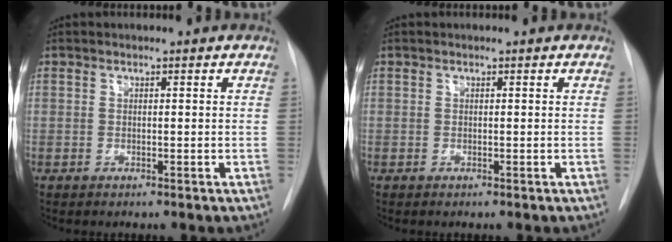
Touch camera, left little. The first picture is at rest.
{"total": 0.0}